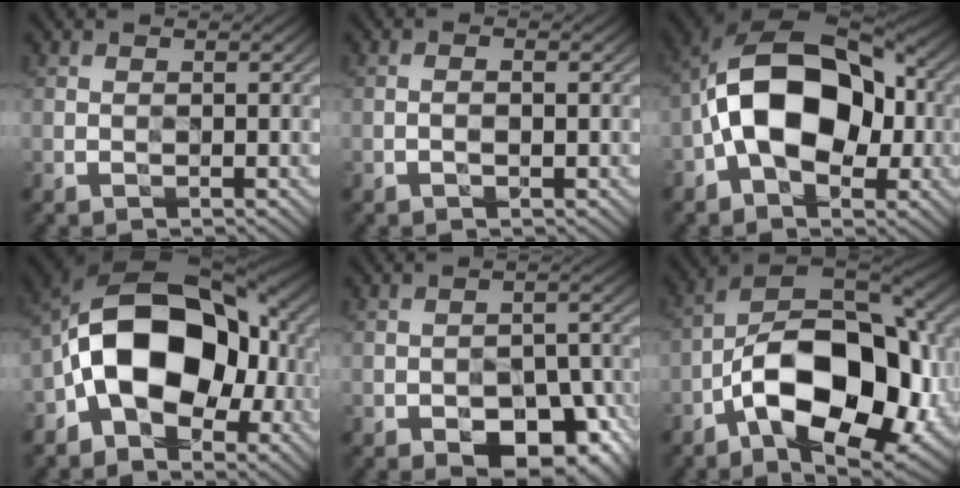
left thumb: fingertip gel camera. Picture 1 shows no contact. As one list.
[{"total": 1.1, "force": [-0.4, 0.4, 1.0], "torque": [-0.017, 0.003, -0.007]}, {"total": 14.0, "force": [-1.4, 8.9, 10.7], "torque": [-0.172, 0.024, -0.039]}, {"total": 14.6, "force": [-2.9, 9.5, 10.8], "torque": [-0.157, 0.012, -0.064]}, {"total": 12.1, "force": [-7.5, 5.8, 7.4], "torque": [-0.098, -0.003, -0.100]}, {"total": 18.3, "force": [-5.7, 9.5, 14.5], "torque": [-0.234, -0.006, -0.105]}]